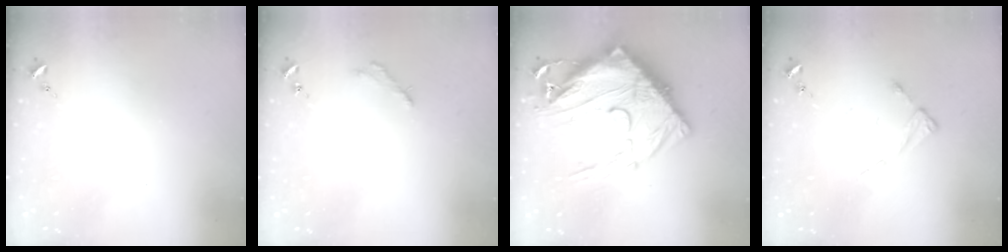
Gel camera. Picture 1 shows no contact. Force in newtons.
{"total": 2.5, "press": 2.5, "slide": 0.2}
{"total": 27.3, "press": 27.2, "slide": 2.8}
{"total": 2.6, "press": 2.6, "slide": 0.4}